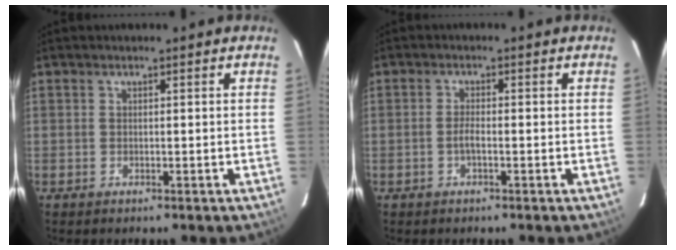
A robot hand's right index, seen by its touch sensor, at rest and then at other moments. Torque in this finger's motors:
{"motor_torque": [0.47, -0.05, 0.14, 0.04]}